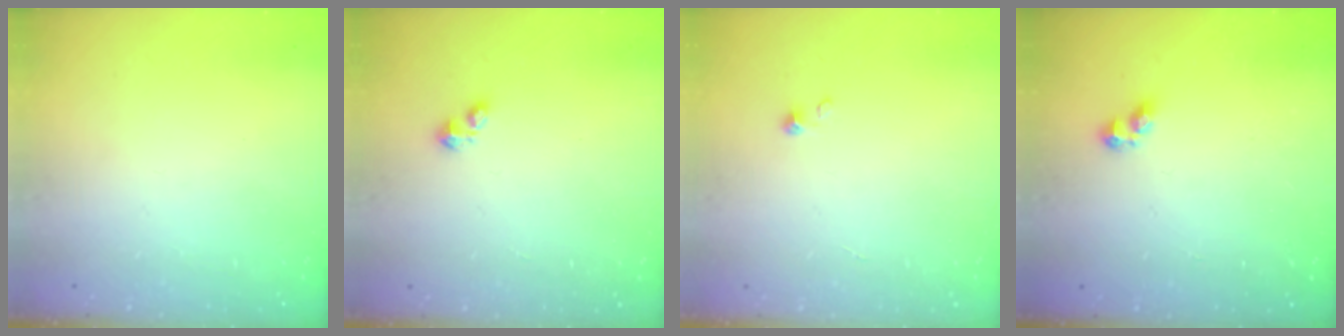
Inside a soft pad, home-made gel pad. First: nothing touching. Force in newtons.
{"total": 1.1, "press": 1.1, "slide": 0.3}
{"total": 0.7, "press": 0.7, "slide": 0.1}
{"total": 2.8, "press": 2.7, "slide": 0.5}